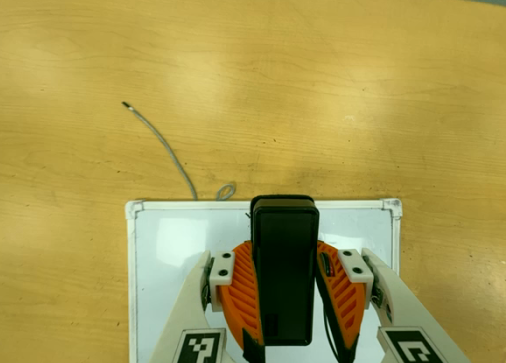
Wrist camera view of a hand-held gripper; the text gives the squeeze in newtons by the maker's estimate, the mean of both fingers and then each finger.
{"total": 6.5, "left": 5.2, "right": 7.7}